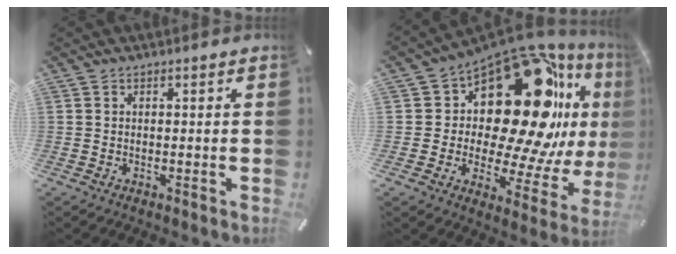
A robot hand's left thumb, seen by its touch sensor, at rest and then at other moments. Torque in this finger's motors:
{"motor_torque": [2.51, 2.49, 1.60, -1.17, 0.48]}